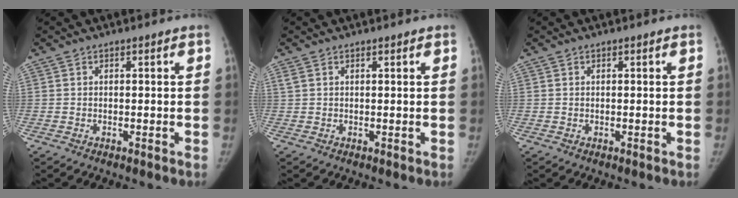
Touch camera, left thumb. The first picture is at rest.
{"total": 1.7, "force": [1.2, 0.8, 0.9], "torque": [-0.014, 0.007, 0.024]}
{"total": 0.0}